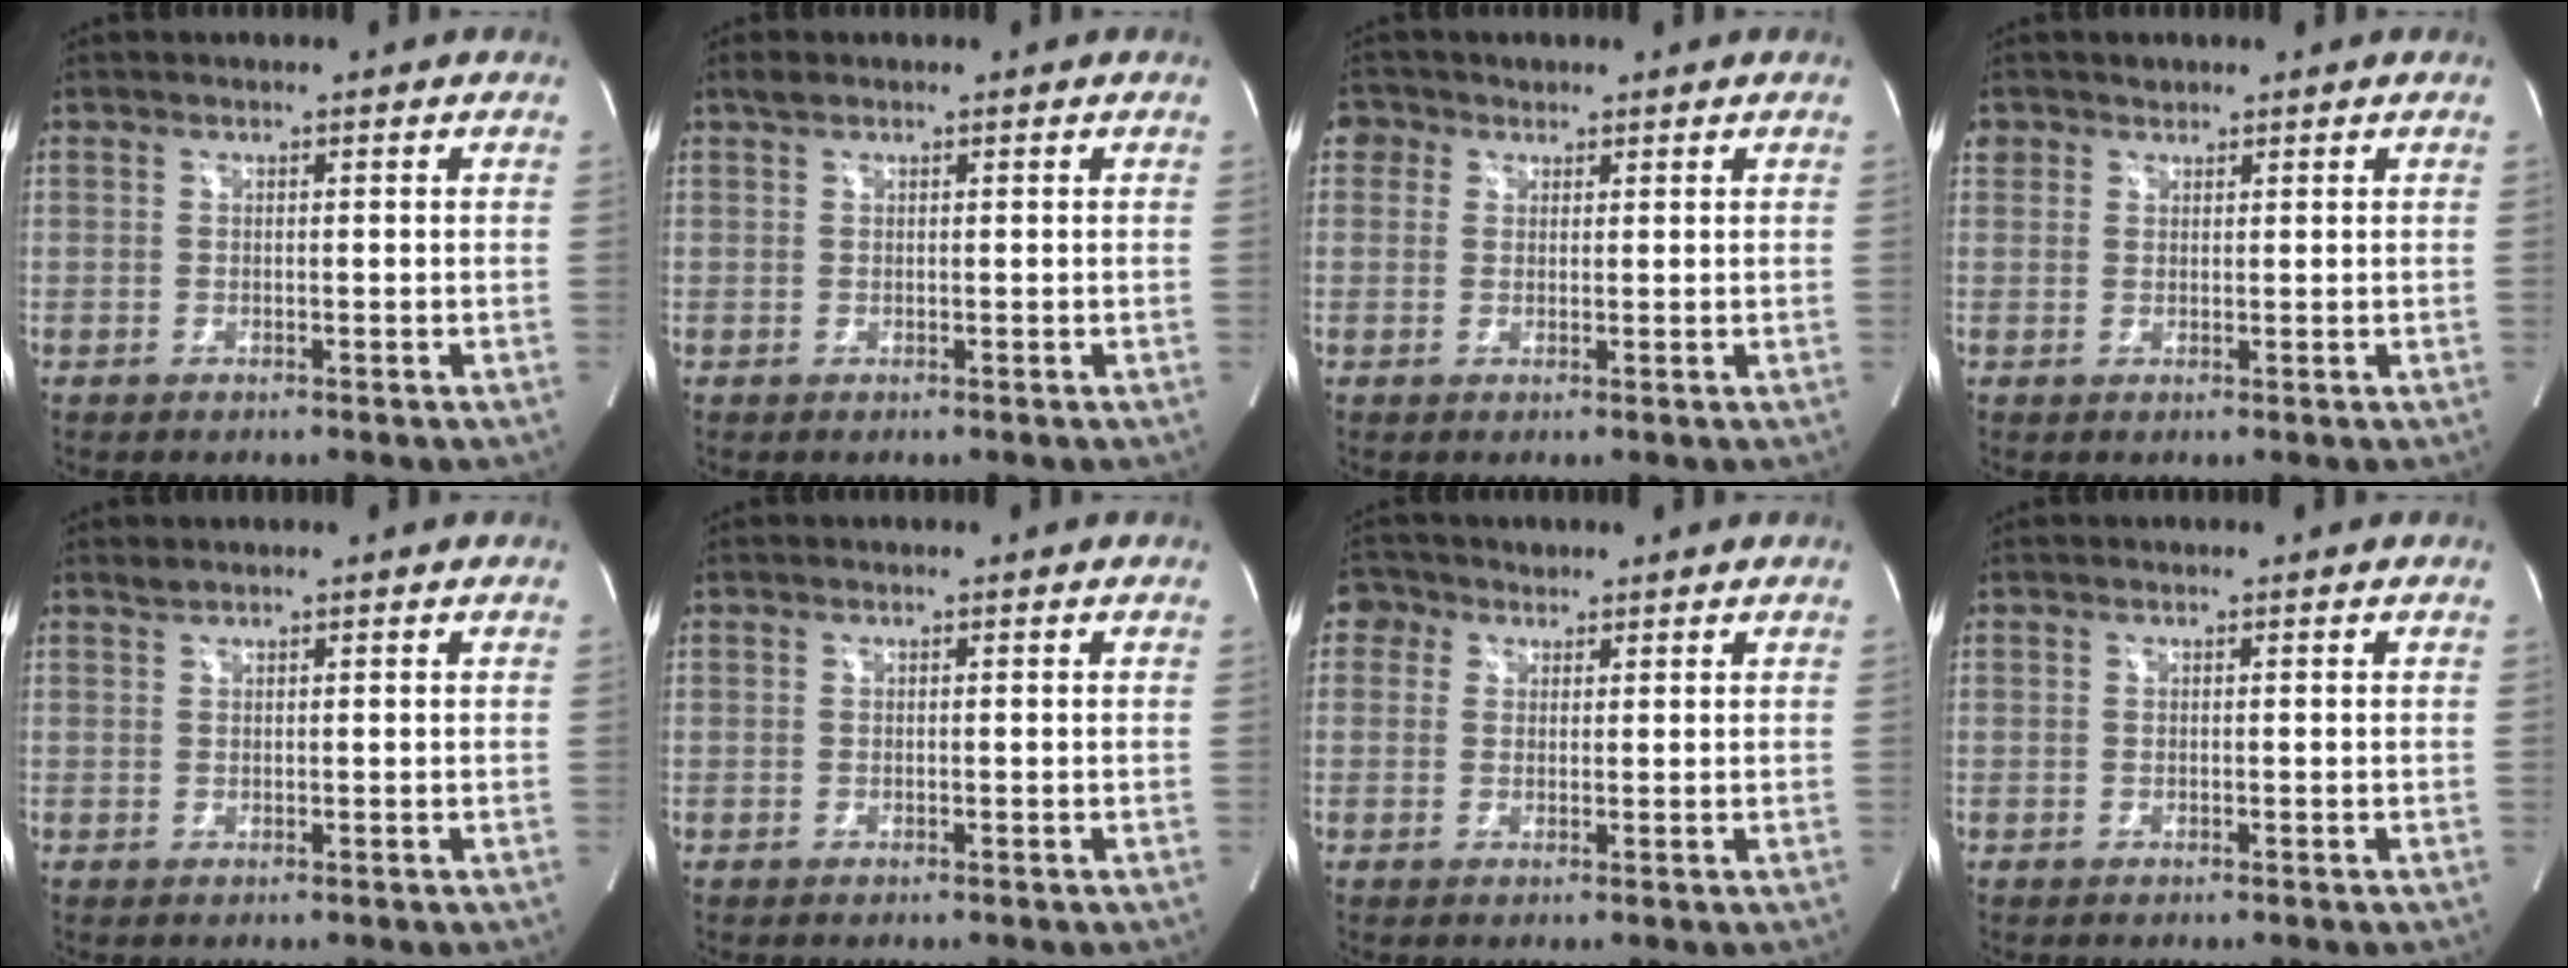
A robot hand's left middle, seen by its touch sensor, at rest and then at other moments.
{"total": 0.9, "force": [0.7, 0.4, 0.4], "torque": [-0.011, 0.011, 0.015]}
{"total": 2.7, "force": [1.4, 2.3, 0.2], "torque": [0.003, 0.011, 0.019]}
{"total": 1.9, "force": [1.2, 1.5, -0.1], "torque": [0.009, 0.006, 0.019]}
{"total": 0.6, "force": [0.6, -0.1, 0.0], "torque": [-0.004, 0.003, 0.015]}
{"total": 0.0}
{"total": 2.9, "force": [1.5, 2.5, 0.1], "torque": [0.001, 0.013, 0.022]}
{"total": 0.0}